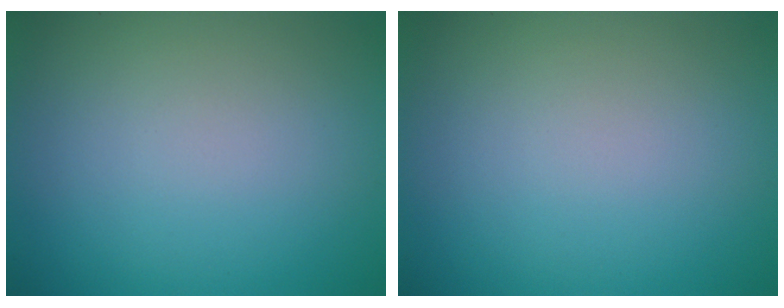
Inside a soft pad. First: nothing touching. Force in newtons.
{"total": 0.0}